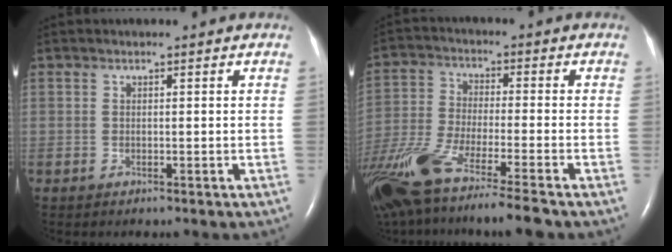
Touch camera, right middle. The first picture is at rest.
{"total": 17.6, "force": [-13.4, 0.7, 11.4], "torque": [-0.259, -0.055, -0.244]}